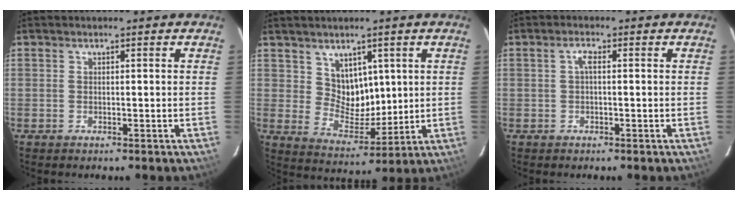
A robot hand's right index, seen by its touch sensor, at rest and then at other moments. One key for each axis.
{"total": 7.4, "fx": 3.3, "fy": 5.8, "fz": 3.2, "tx": -0.050, "ty": -0.002, "tz": 0.073}
{"total": 1.5, "fx": 0.0, "fy": 0.5, "fz": 1.4, "tx": -0.029, "ty": 0.007, "tz": -0.002}